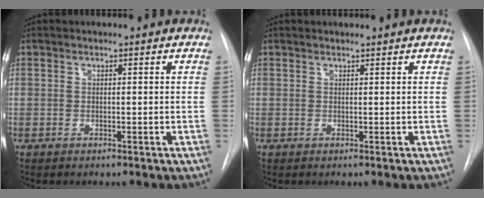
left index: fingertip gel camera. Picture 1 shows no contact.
{"total": 0.7, "force": [0.7, -0.1, 0.1], "torque": [-0.004, 0.004, 0.015]}